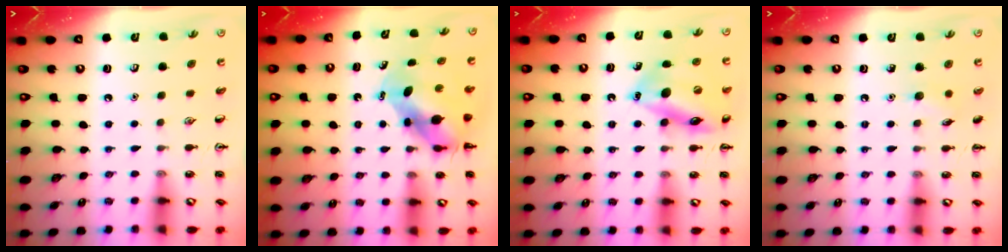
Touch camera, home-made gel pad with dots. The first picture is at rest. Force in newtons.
{"total": 6.8, "press": 6.6, "slide": 1.5}
{"total": 16.3, "press": 16.2, "slide": 2.3}
{"total": 4.7, "press": 4.5, "slide": 1.5}